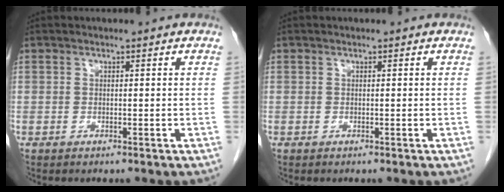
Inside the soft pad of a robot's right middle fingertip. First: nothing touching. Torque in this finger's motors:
{"motor_torque": [0.00, 0.00, 0.00, -0.01]}